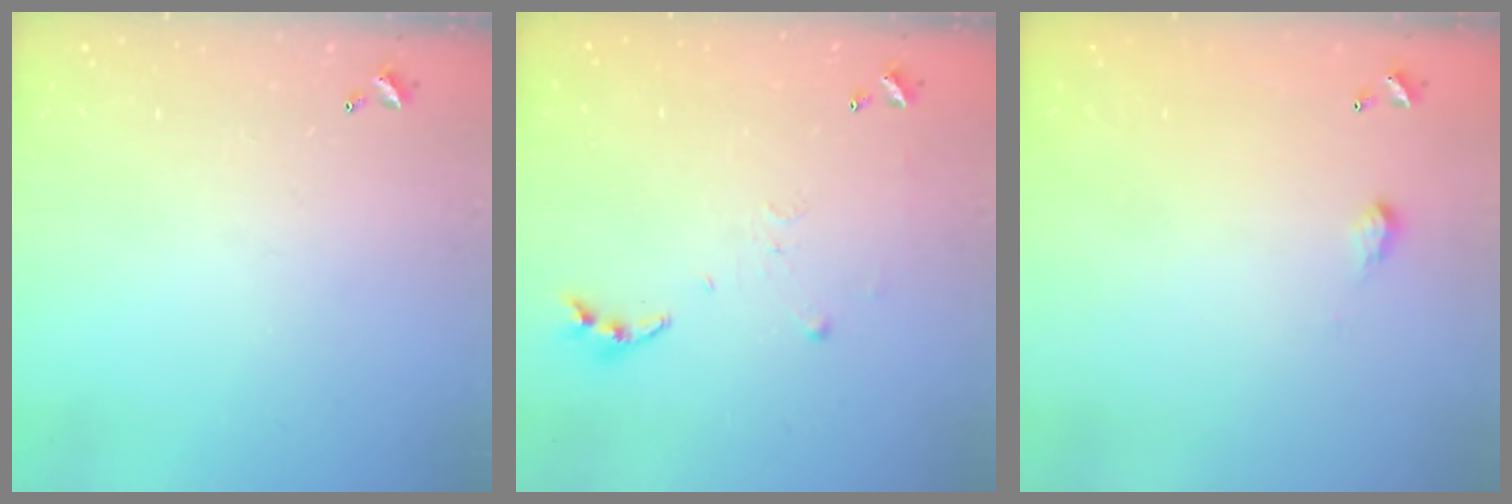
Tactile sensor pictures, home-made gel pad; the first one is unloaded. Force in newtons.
{"total": 5.8, "press": 5.8, "slide": 0.6}
{"total": 2.0, "press": 2.0, "slide": 0.3}